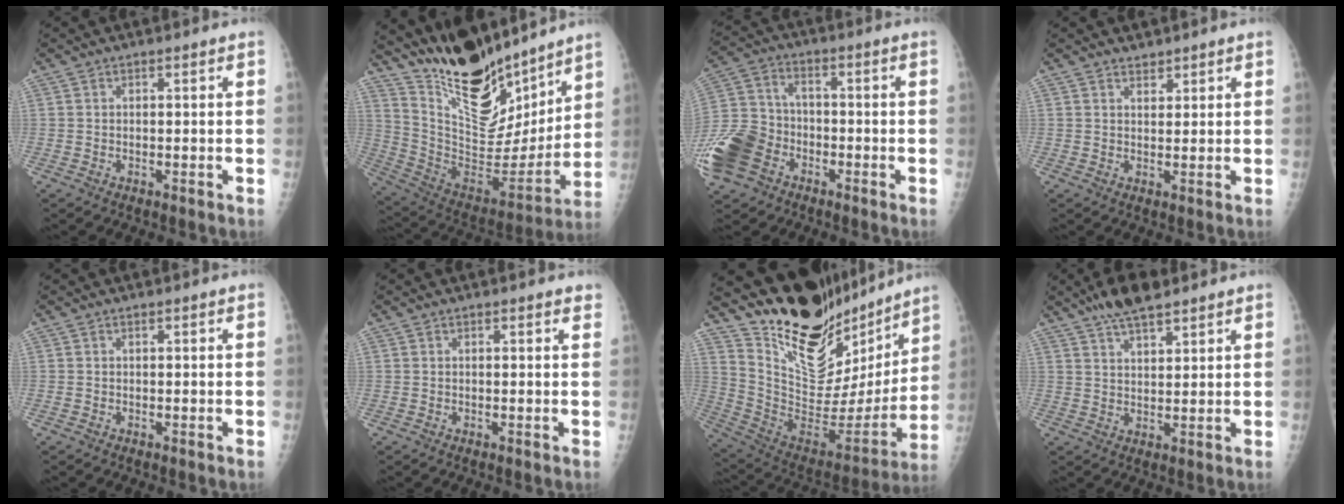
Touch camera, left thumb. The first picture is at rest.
{"total": 22.9, "force": [18.1, 8.1, 11.5], "torque": [-0.155, -0.095, 0.318]}
{"total": 14.7, "force": [-7.4, 10.5, 7.2], "torque": [-0.163, 0.032, -0.145]}
{"total": 1.9, "force": [1.6, 0.9, 0.3], "torque": [0.008, -0.012, 0.024]}
{"total": 0.0}
{"total": 1.1, "force": [0.8, 0.3, 0.6], "torque": [-0.002, 0.000, 0.008]}
{"total": 26.3, "force": [21.2, 10.4, 11.4], "torque": [-0.155, -0.112, 0.343]}
{"total": 7.9, "force": [5.9, 2.4, 4.6], "torque": [-0.072, -0.017, 0.106]}